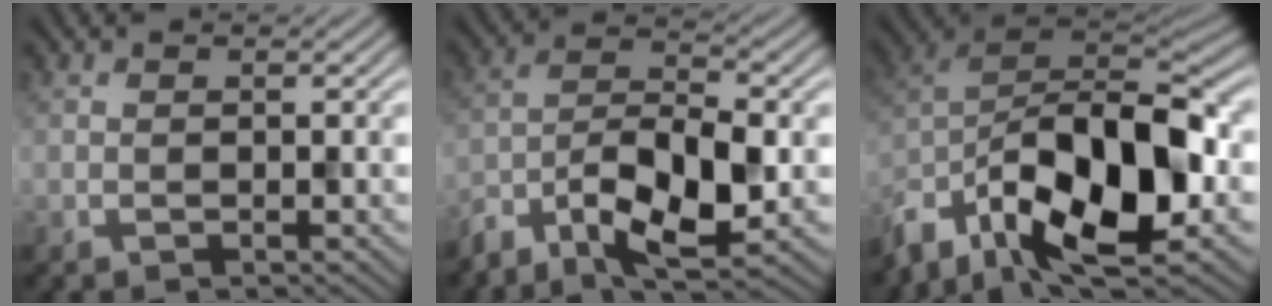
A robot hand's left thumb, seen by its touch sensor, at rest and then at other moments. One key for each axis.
{"total": 9.9, "fx": -5.2, "fy": 3.9, "fz": 7.4, "tx": -0.135, "ty": -0.008, "tz": -0.105}
{"total": 17.0, "fx": -8.7, "fy": 8.1, "fz": 12.1, "tx": -0.238, "ty": -0.019, "tz": -0.166}